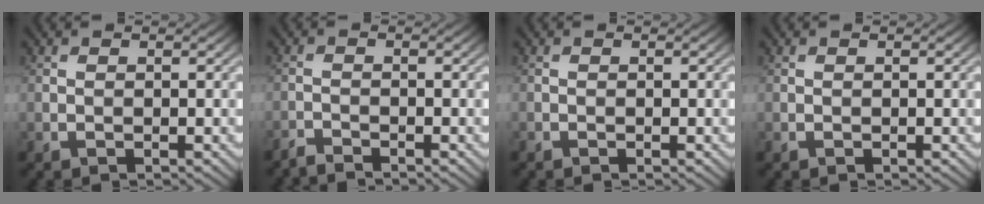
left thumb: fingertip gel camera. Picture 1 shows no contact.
{"total": 1.7, "force": [-1.7, 0.1, 0.4], "torque": [-0.008, -0.005, -0.038]}
{"total": 0.0}
{"total": 0.0}